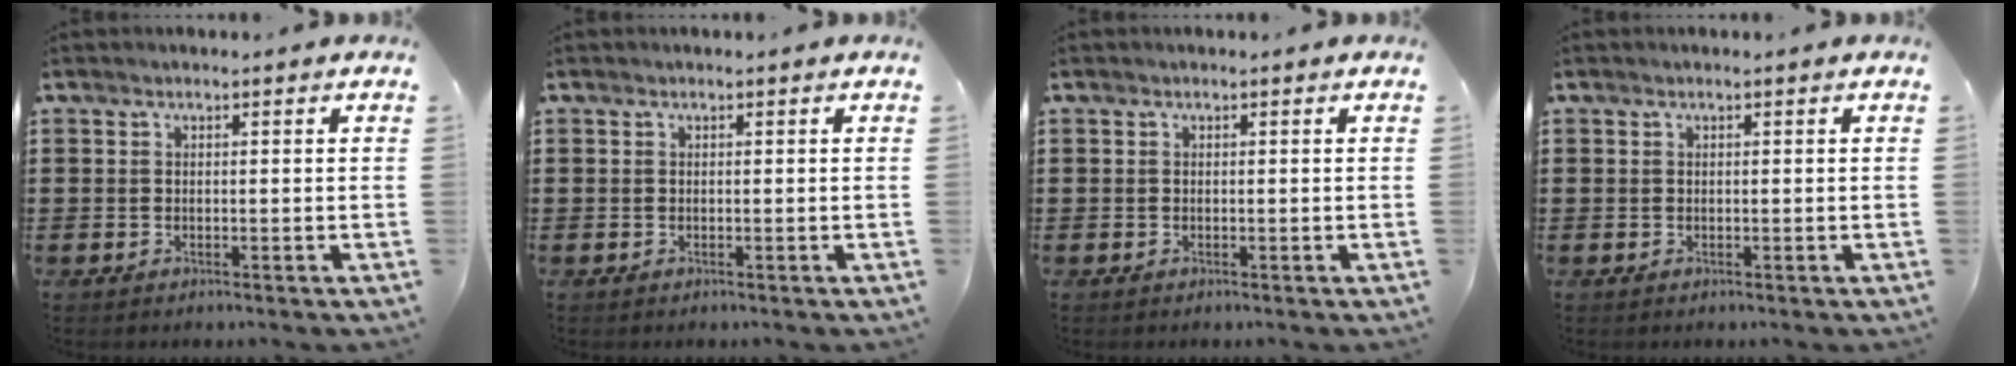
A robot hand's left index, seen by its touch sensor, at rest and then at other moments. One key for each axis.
{"total": 0.0}
{"total": 0.0}
{"total": 0.0}